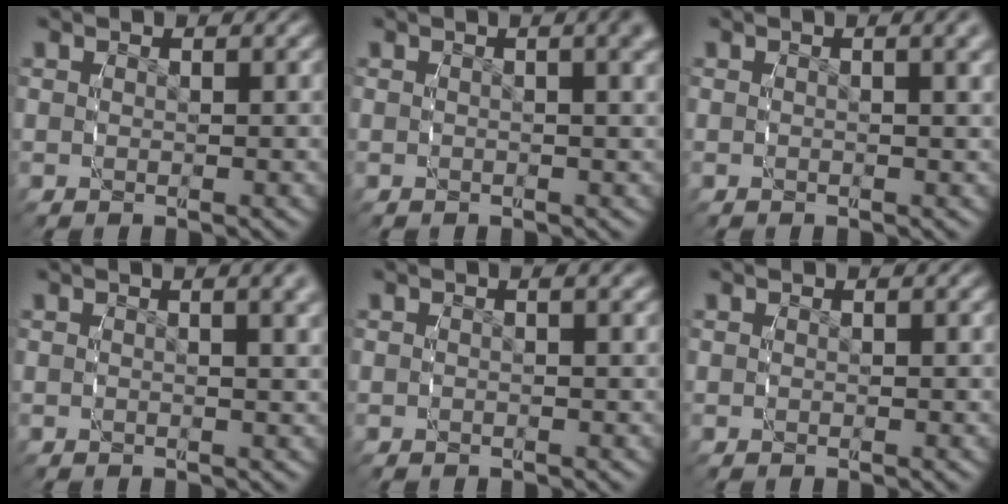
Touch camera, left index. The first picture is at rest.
{"total": 1.9, "force": [0.6, 0.2, 1.8], "torque": [-0.018, 0.003, 0.005]}
{"total": 1.2, "force": [0.4, -0.2, 1.1], "torque": [-0.011, 0.002, 0.003]}
{"total": 2.0, "force": [0.9, 0.0, 1.7], "torque": [-0.018, 0.006, 0.010]}
{"total": 0.6, "force": [-0.5, -0.3, 0.2], "torque": [-0.001, 0.001, -0.009]}
{"total": 0.0}